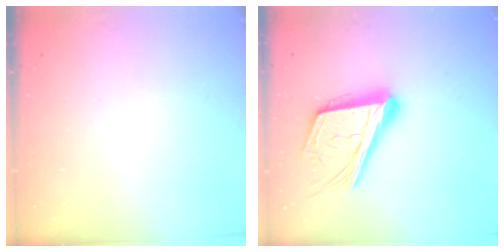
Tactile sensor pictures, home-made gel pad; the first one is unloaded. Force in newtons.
{"total": 23.2, "press": 22.7, "slide": 5.0}